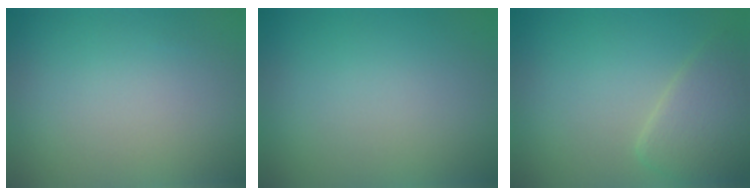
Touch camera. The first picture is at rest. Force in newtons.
{"total": 0.0}
{"total": 3.5, "press": 3.5, "slide": 0.1}